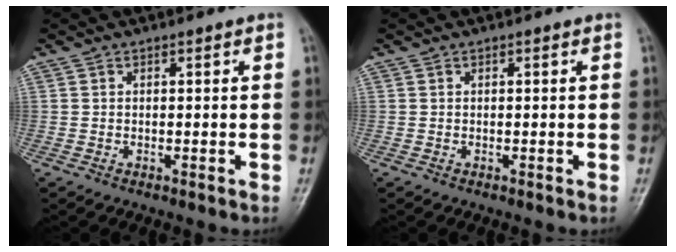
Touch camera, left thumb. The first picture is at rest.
{"total": 0.0}